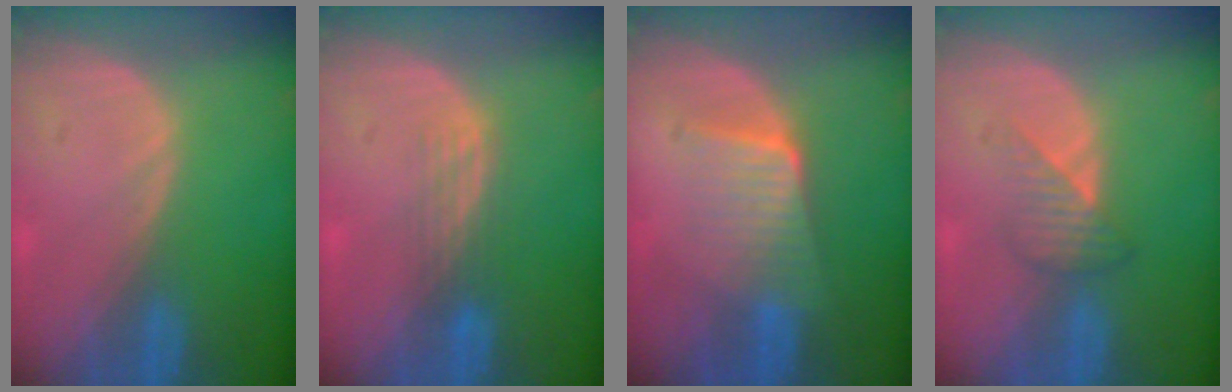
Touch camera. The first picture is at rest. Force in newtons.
{"total": 3.1, "press": 2.7, "slide": 1.5}
{"total": 6.8, "press": 5.9, "slide": 3.3}
{"total": 3.5, "press": 3.2, "slide": 1.4}